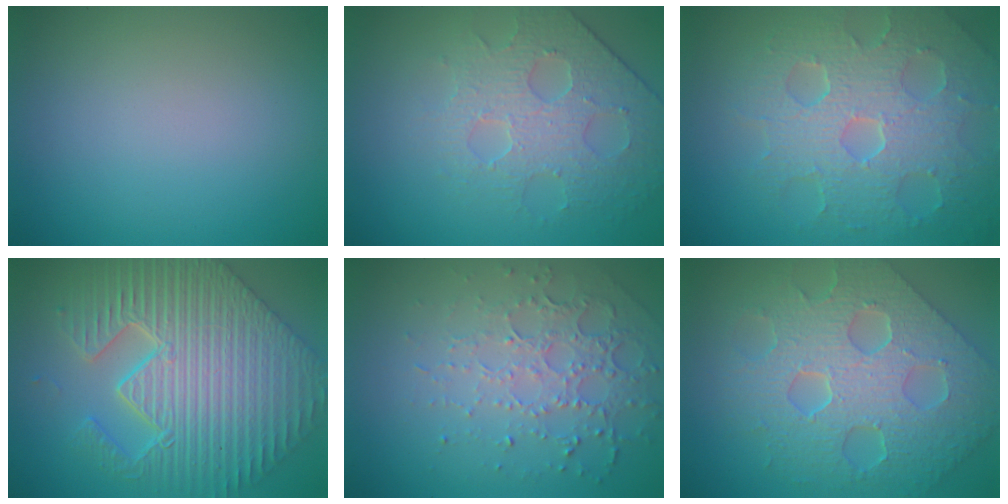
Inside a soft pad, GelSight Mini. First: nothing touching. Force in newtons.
{"total": 3.9, "press": 3.8, "slide": 1.1}
{"total": 8.3, "press": 5.7, "slide": 6.0}
{"total": 9.5, "press": 7.4, "slide": 6.0}
{"total": 4.7, "press": 3.3, "slide": 3.3}
{"total": 8.4, "press": 6.7, "slide": 5.0}